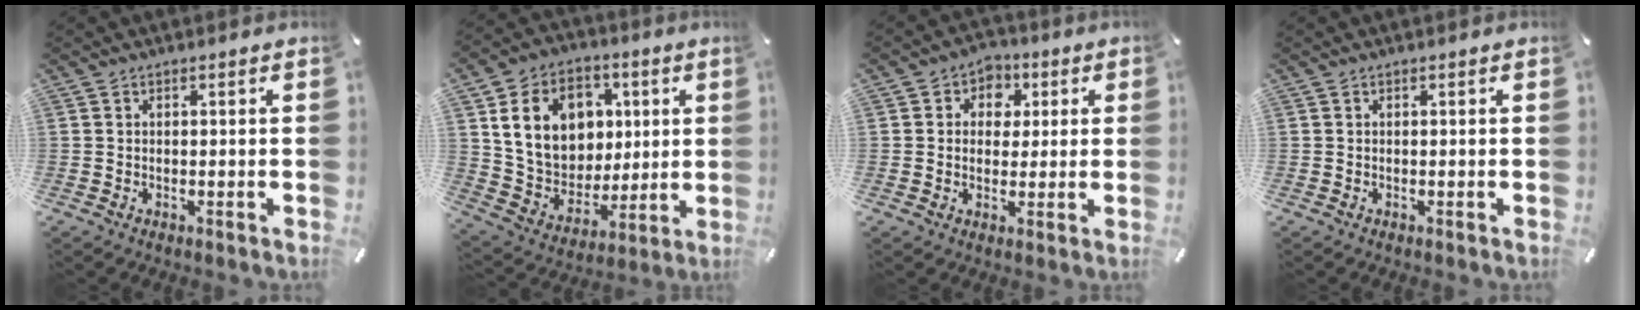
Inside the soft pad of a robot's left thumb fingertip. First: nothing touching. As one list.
[{"total": 17.0, "force": [4.7, 14.1, 8.2], "torque": [-0.141, -0.002, 0.097]}, {"total": 5.8, "force": [0.3, 5.4, 2.2], "torque": [-0.033, 0.003, -0.002]}, {"total": 0.0}]